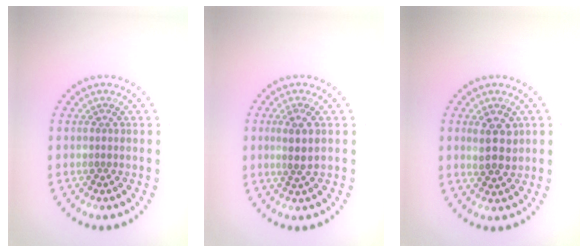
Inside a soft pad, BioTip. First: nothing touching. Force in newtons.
{"total": 2.4, "press": 2.1, "slide": 1.1}
{"total": 2.7, "press": 2.6, "slide": 0.6}